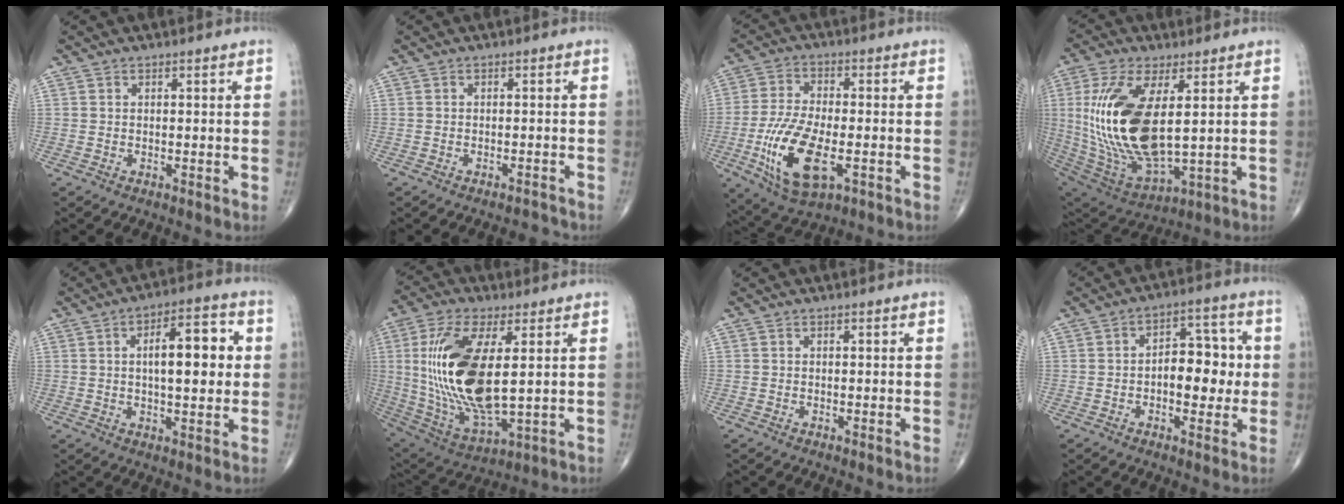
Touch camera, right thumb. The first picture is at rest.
{"total": 1.4, "force": [-1.4, 0.2, 0.0], "torque": [-0.003, 0.009, -0.017]}
{"total": 14.4, "force": [-4.2, 6.4, 12.2], "torque": [-0.245, 0.003, -0.068]}
{"total": 22.3, "force": [3.0, 9.6, 20.0], "torque": [-0.422, -0.030, 0.068]}
{"total": 12.1, "force": [1.8, 4.8, 10.9], "torque": [-0.139, 0.011, 0.022]}
{"total": 21.3, "force": [2.6, 8.6, 19.3], "torque": [-0.399, -0.022, 0.058]}
{"total": 0.0}
{"total": 10.1, "force": [-0.5, 5.9, 8.2], "torque": [-0.077, 0.027, -0.011]}